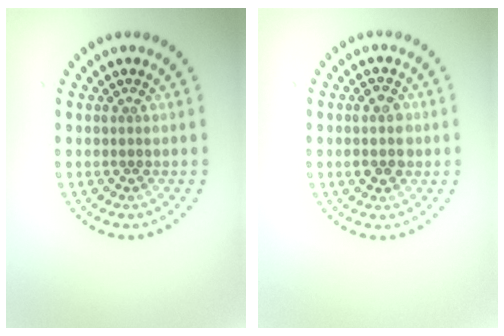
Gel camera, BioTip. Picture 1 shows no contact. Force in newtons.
{"total": 2.9, "press": 2.8, "slide": 0.2}